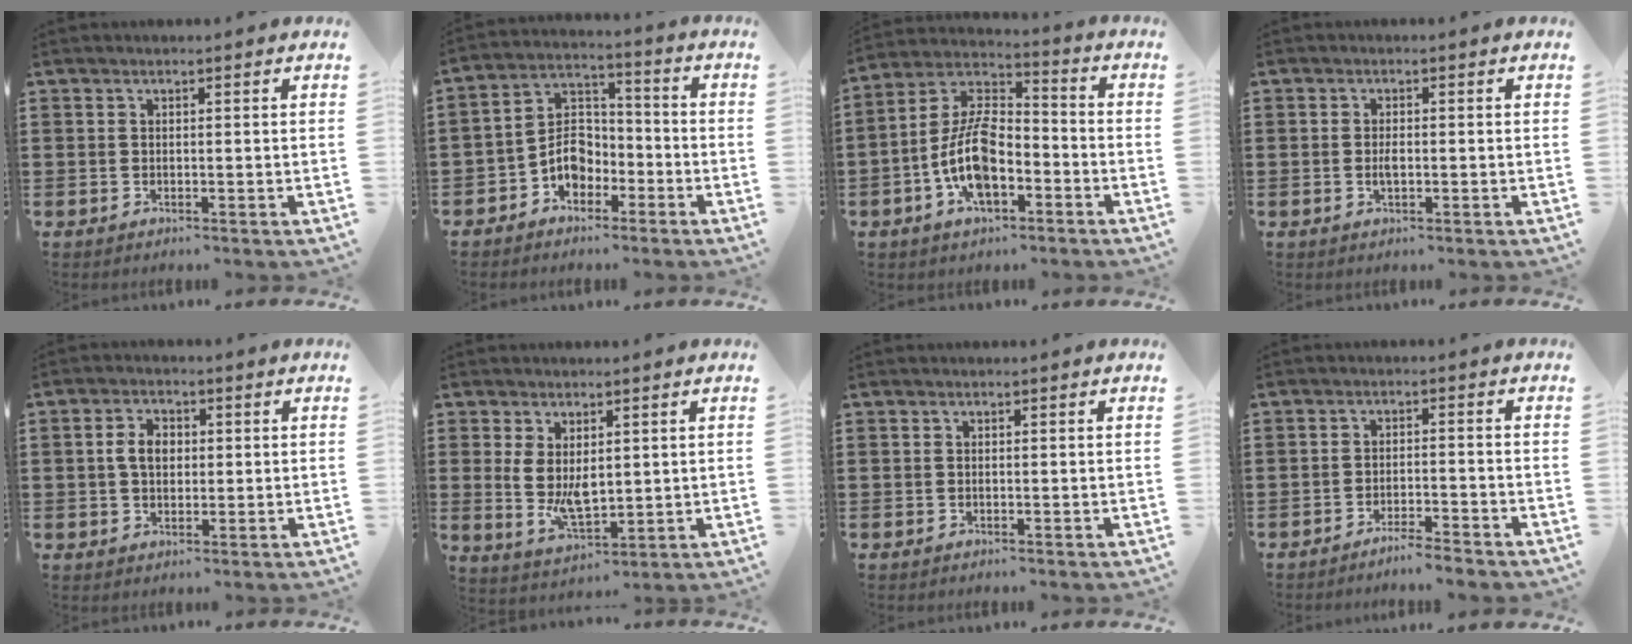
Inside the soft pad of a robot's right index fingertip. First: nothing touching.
{"total": 6.2, "force": [-2.9, 4.5, 3.2], "torque": [-0.077, 0.009, -0.059]}
{"total": 10.7, "force": [-4.0, 5.2, 8.4], "torque": [-0.204, -0.002, -0.080]}
{"total": 1.9, "force": [-0.3, 0.7, 1.7], "torque": [-0.033, -0.001, -0.005]}
{"total": 3.9, "force": [0.3, 2.6, 2.8], "torque": [-0.062, 0.012, 0.003]}
{"total": 5.5, "force": [1.1, 2.9, 4.5], "torque": [-0.079, -0.006, 0.020]}
{"total": 0.0}
{"total": 3.0, "force": [-2.9, -0.4, 0.7], "torque": [-0.015, -0.001, -0.059]}